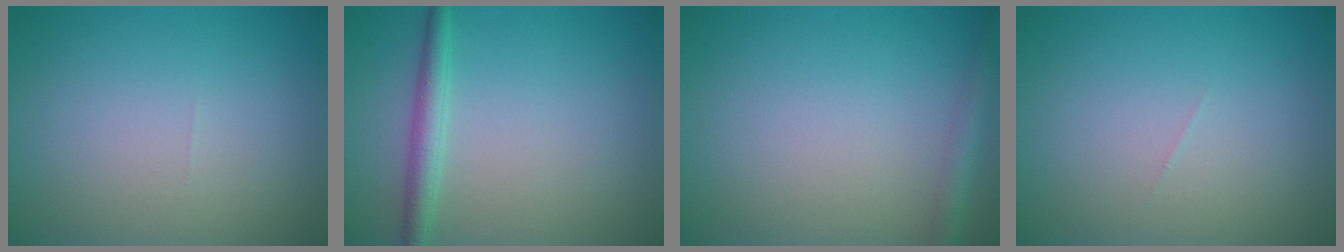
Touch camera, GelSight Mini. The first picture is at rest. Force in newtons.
{"total": 2.3, "press": 2.3, "slide": 0.1}
{"total": 1.9, "press": 1.9, "slide": 0.1}
{"total": 0.0}